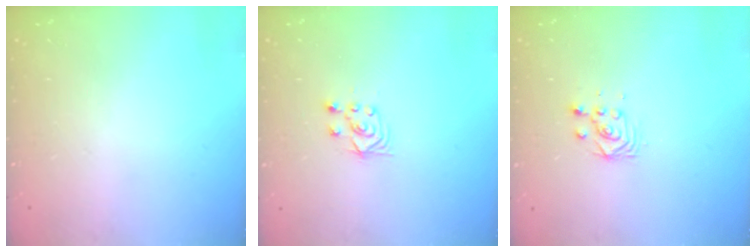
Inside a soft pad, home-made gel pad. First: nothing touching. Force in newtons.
{"total": 3.8, "press": 3.7, "slide": 0.9}
{"total": 3.0, "press": 3.0, "slide": 0.2}